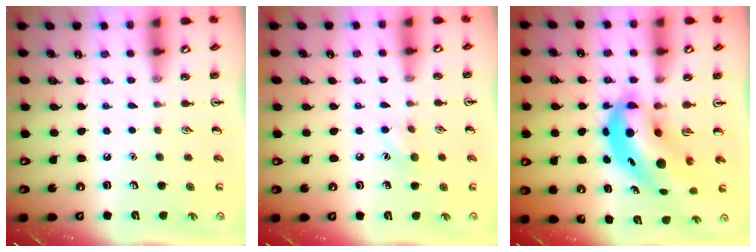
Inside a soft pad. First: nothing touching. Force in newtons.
{"total": 5.9, "press": 5.7, "slide": 1.7}
{"total": 9.6, "press": 9.2, "slide": 2.7}